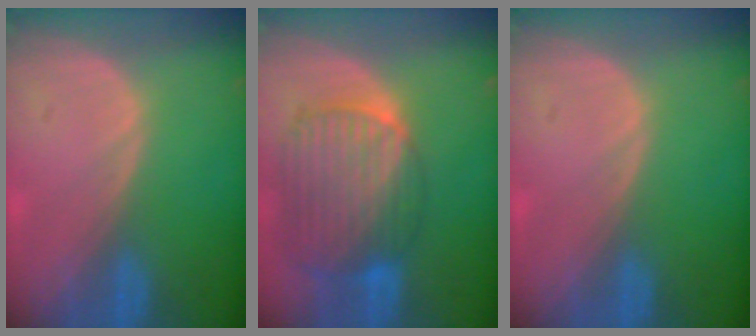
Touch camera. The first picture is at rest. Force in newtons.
{"total": 10.7, "press": 9.1, "slide": 5.5}
{"total": 0.0}